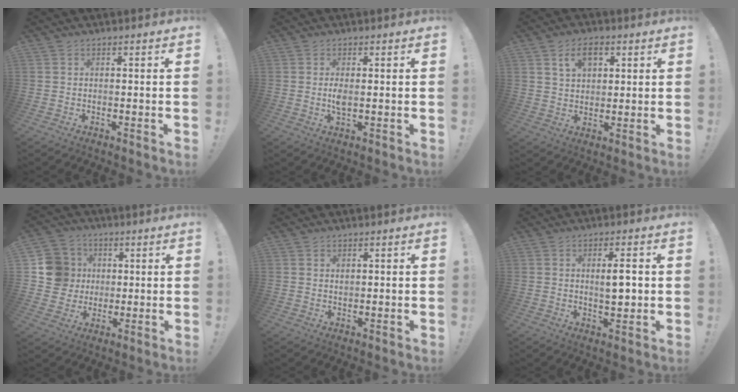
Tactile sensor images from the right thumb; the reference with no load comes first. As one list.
[{"total": 3.2, "force": [0.3, 1.5, 2.9], "torque": [-0.045, -0.002, 0.003]}, {"total": 7.6, "force": [3.7, 5.0, 4.4], "torque": [-0.067, -0.001, 0.066]}, {"total": 12.5, "force": [1.9, 11.8, 3.7], "torque": [-0.049, 0.000, 0.044]}, {"total": 1.1, "force": [0.6, 0.8, 0.4], "torque": [0.005, -0.005, 0.008]}, {"total": 5.4, "force": [0.5, 1.6, 5.2], "torque": [-0.074, -0.007, 0.002]}]